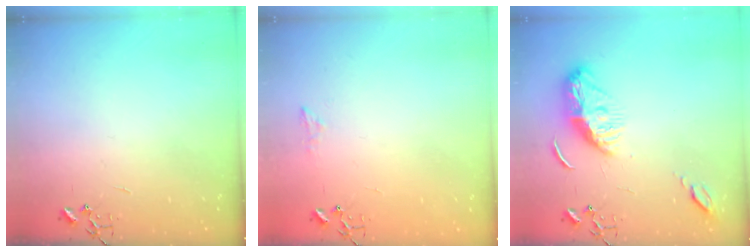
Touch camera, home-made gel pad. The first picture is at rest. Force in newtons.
{"total": 6.9, "press": 6.8, "slide": 0.7}
{"total": 11.3, "press": 11.3, "slide": 0.3}